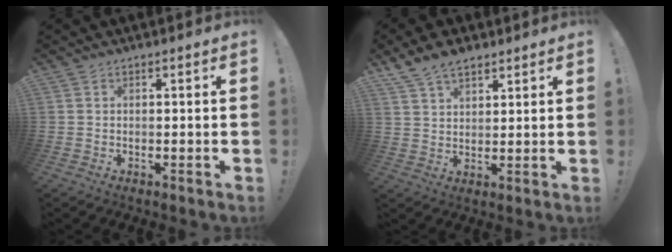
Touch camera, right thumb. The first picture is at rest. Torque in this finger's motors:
{"motor_torque": [0.59, 0.60, 0.42, 0.40, 0.02]}